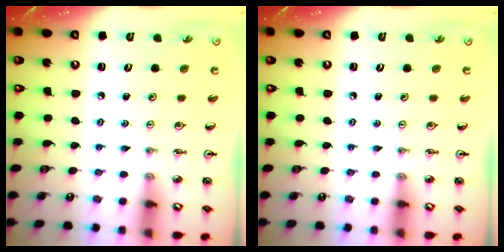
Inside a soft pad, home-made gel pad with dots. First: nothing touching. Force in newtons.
{"total": 0.0}